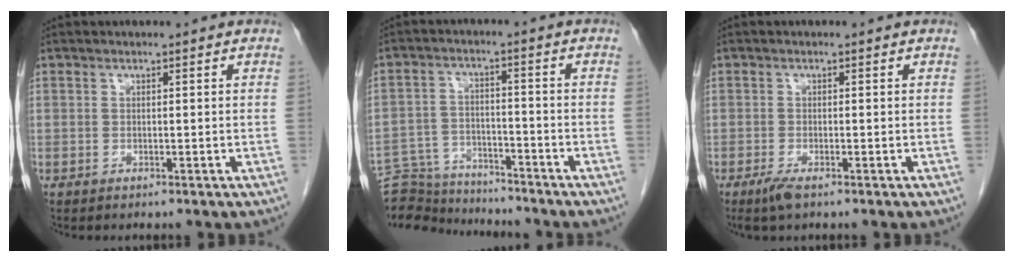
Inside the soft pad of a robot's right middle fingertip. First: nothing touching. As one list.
[{"total": 12.5, "force": [-12.2, 2.4, 1.8], "torque": [-0.035, 0.020, -0.193]}, {"total": 2.3, "force": [-1.5, 0.4, 1.7], "torque": [-0.040, -0.006, -0.030]}]